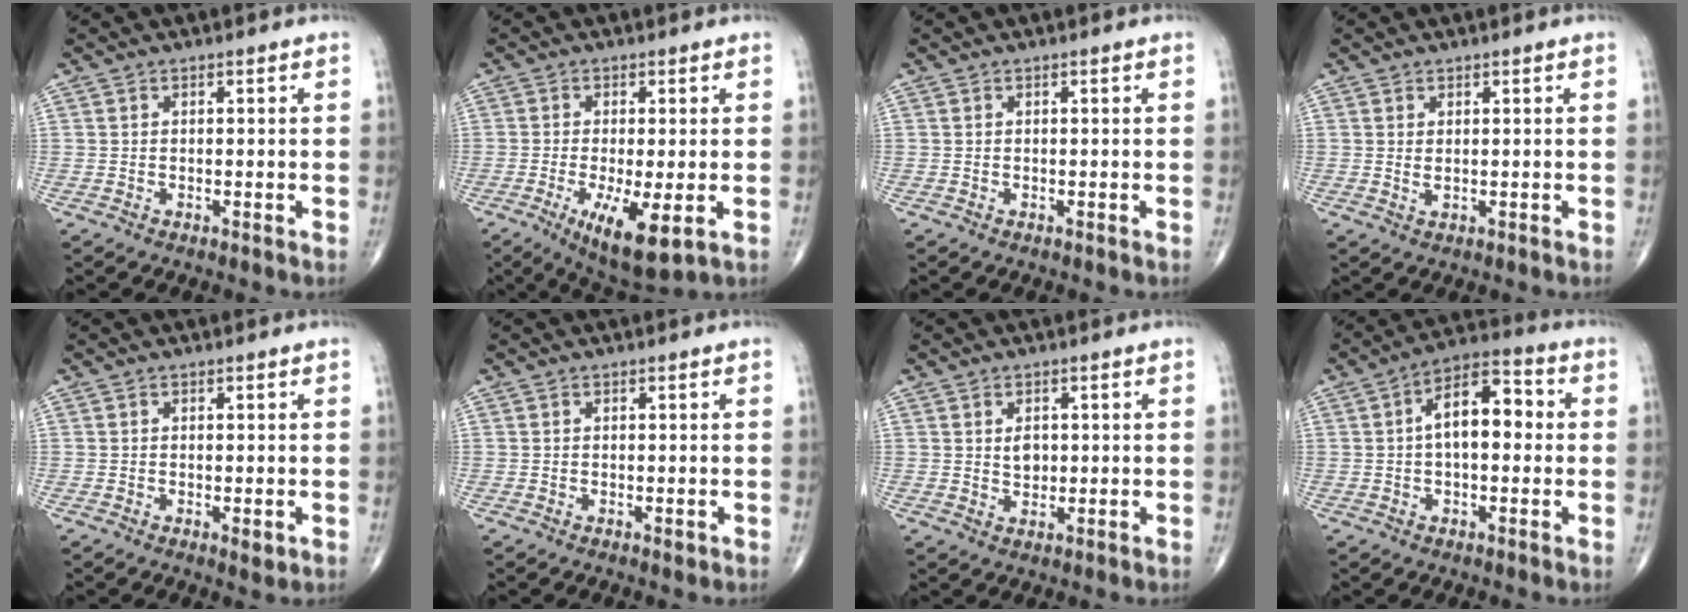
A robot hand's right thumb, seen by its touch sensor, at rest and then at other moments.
{"total": 9.9, "force": [-3.1, 2.8, 9.0], "torque": [-0.152, -0.022, -0.044]}
{"total": 0.0}
{"total": 1.1, "force": [0.3, 0.5, 0.9], "torque": [-0.017, -0.002, 0.010]}
{"total": 1.6, "force": [-0.4, 0.6, 1.4], "torque": [-0.017, -0.004, -0.004]}
{"total": 0.7, "force": [-0.2, 0.4, 0.5], "torque": [-0.002, -0.001, -0.003]}
{"total": 3.0, "force": [0.6, 2.1, 2.0], "torque": [-0.022, -0.004, 0.012]}
{"total": 11.1, "force": [1.1, 5.8, 9.4], "torque": [-0.138, 0.034, 0.007]}